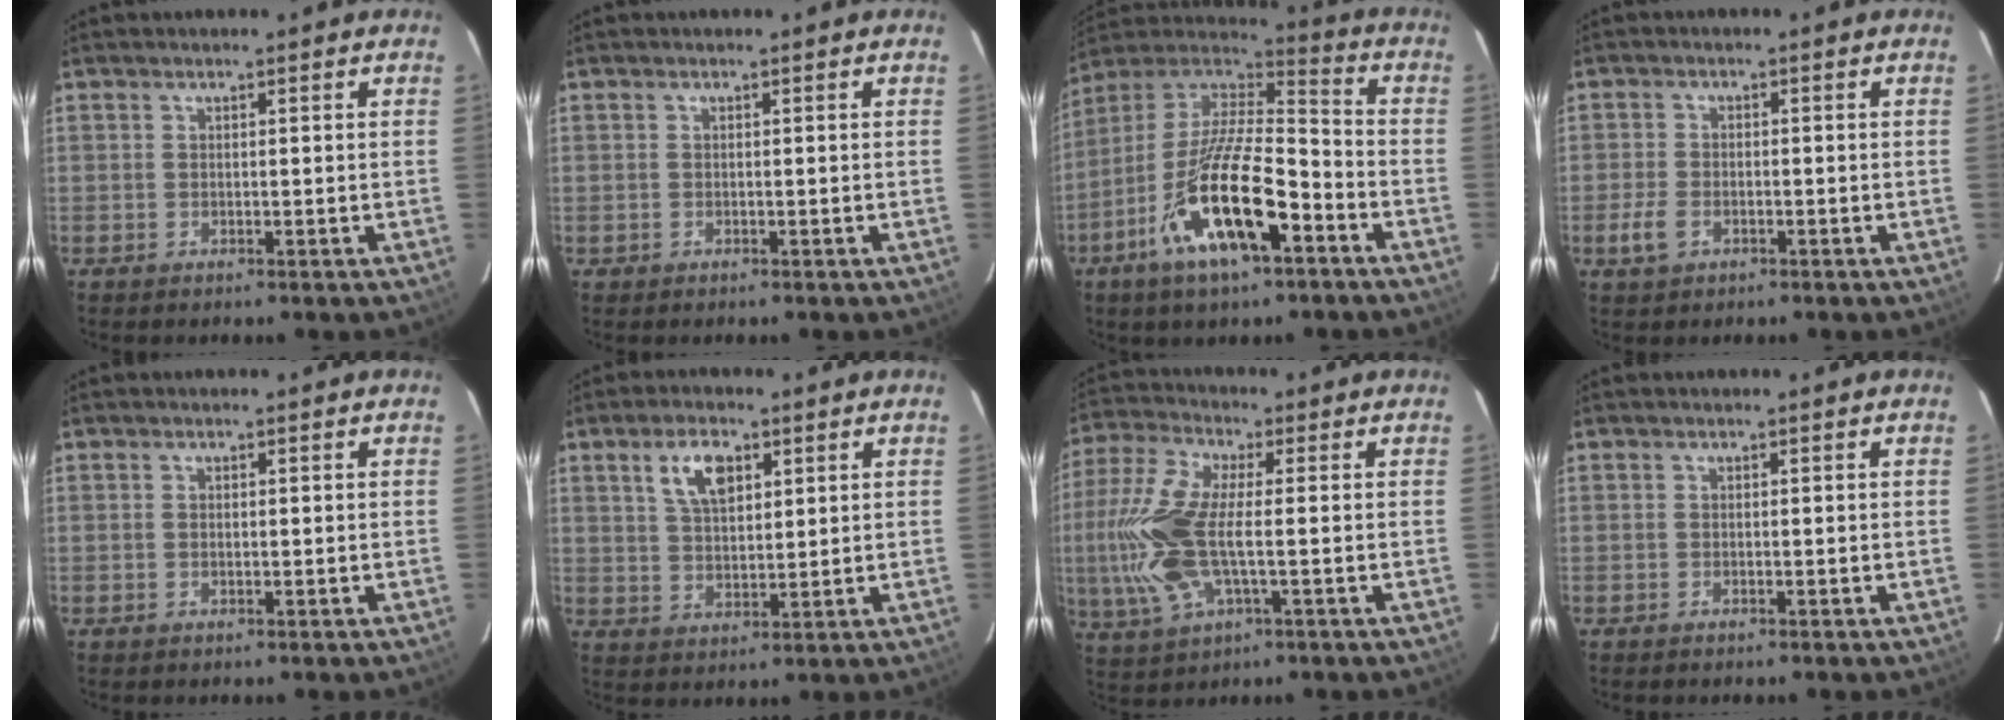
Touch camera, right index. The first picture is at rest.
{"total": 0.7, "force": [-0.4, 0.6, -0.1], "torque": [0.004, 0.000, -0.005]}
{"total": 20.6, "force": [-9.6, 6.7, 17.0], "torque": [-0.318, -0.028, -0.179]}
{"total": 4.1, "force": [-2.0, 2.6, 2.4], "torque": [-0.061, -0.002, -0.037]}
{"total": 0.5, "force": [0.0, 0.3, 0.4], "torque": [-0.008, 0.001, 0.000]}
{"total": 7.3, "force": [3.3, 3.6, 5.4], "torque": [-0.099, 0.011, 0.065]}
{"total": 16.1, "force": [-1.6, 6.3, 14.7], "torque": [-0.328, -0.002, -0.032]}
{"total": 0.0}